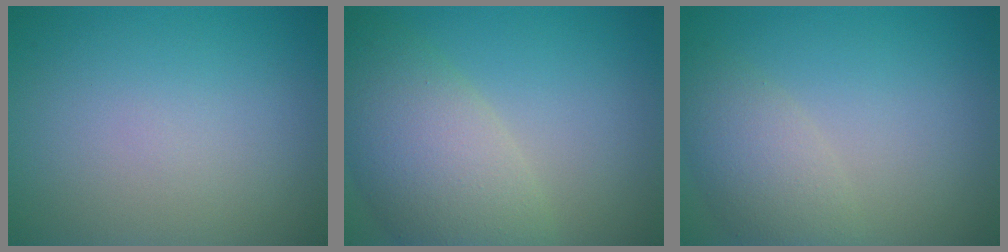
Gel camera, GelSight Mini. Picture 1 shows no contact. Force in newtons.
{"total": 7.8, "press": 7.8, "slide": 0.5}
{"total": 3.8, "press": 3.8, "slide": 0.4}